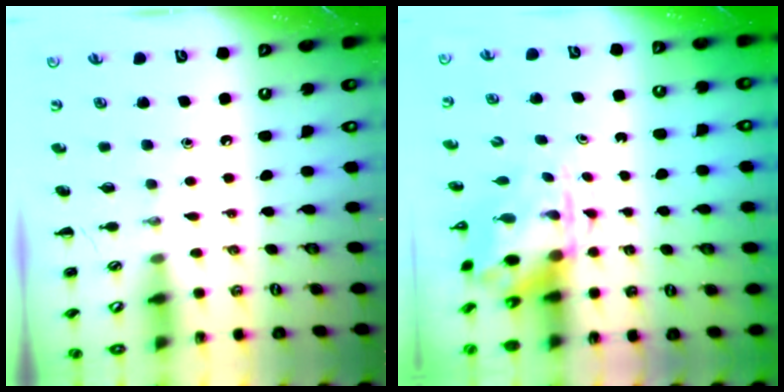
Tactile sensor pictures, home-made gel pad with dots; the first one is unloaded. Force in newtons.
{"total": 3.8, "press": 3.7, "slide": 0.9}